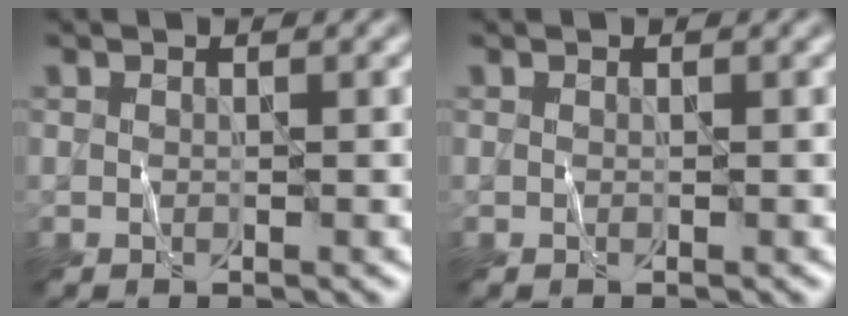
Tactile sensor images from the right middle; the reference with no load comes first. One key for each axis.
{"total": 0.0}